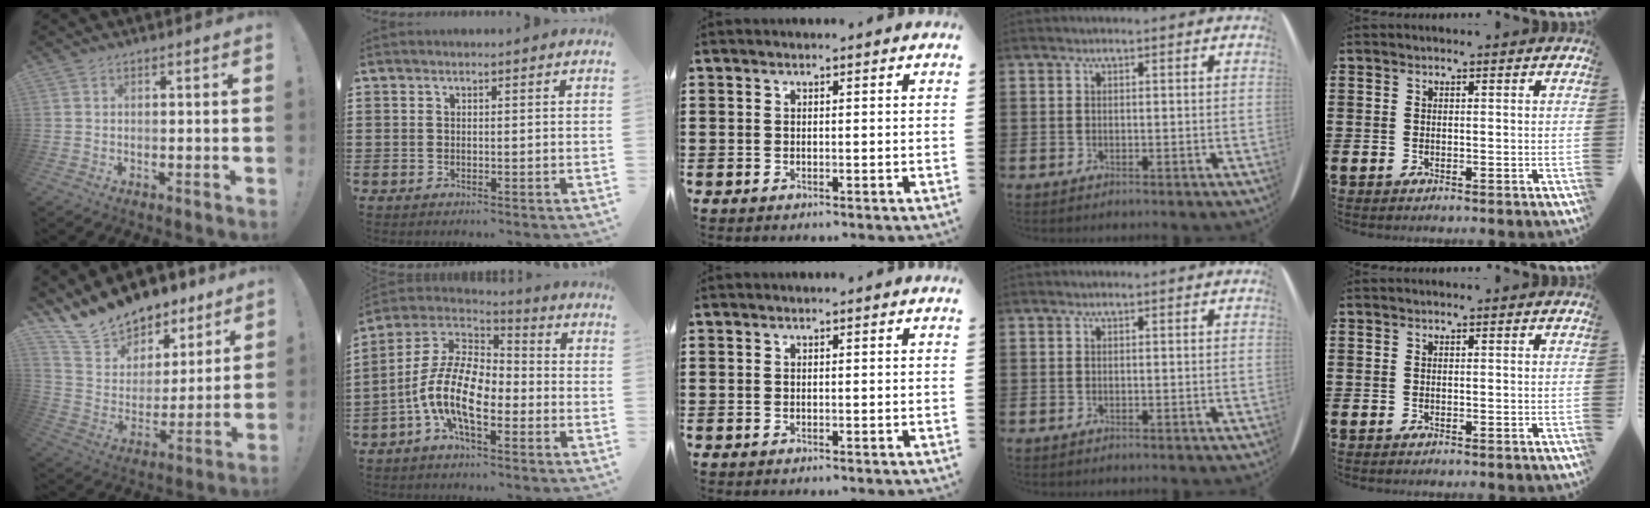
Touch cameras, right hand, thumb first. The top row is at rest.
{"thumb": {"total": 15.3, "force": [13.5, 6.6, 2.5], "torque": [-0.067, -0.110, 0.254]}, "index": {"total": 12.6, "force": [-4.1, 5.7, 10.4], "torque": [-0.254, -0.013, -0.088]}}